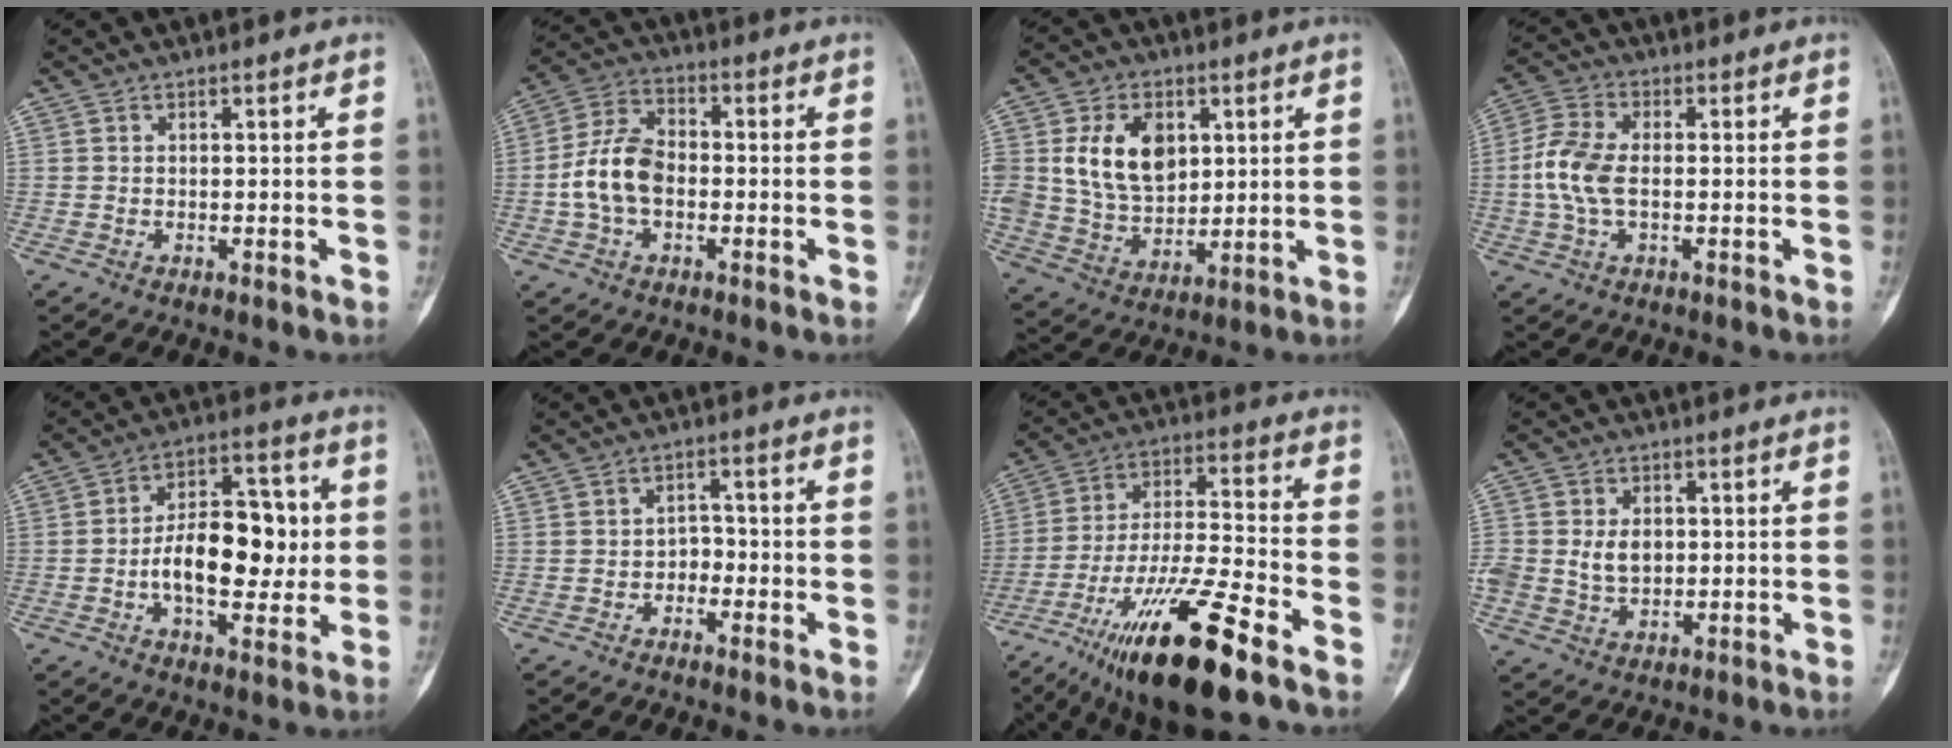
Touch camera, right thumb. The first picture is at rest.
{"total": 10.0, "force": [-1.5, 6.5, 7.5], "torque": [-0.142, 0.029, -0.037]}
{"total": 13.8, "force": [3.7, 9.6, 9.2], "torque": [-0.136, -0.013, 0.078]}
{"total": 8.3, "force": [-0.5, 4.6, 6.9], "torque": [-0.161, 0.016, -0.015]}
{"total": 15.6, "force": [-0.8, 8.6, 13.0], "torque": [-0.168, 0.027, -0.016]}
{"total": 3.0, "force": [-1.4, 2.2, 1.4], "torque": [0.005, 0.020, -0.030]}
{"total": 20.8, "force": [-12.3, 3.9, 16.2], "torque": [-0.321, 0.044, -0.216]}
{"total": 6.1, "force": [0.4, 4.6, 4.0], "torque": [-0.058, -0.002, 0.014]}